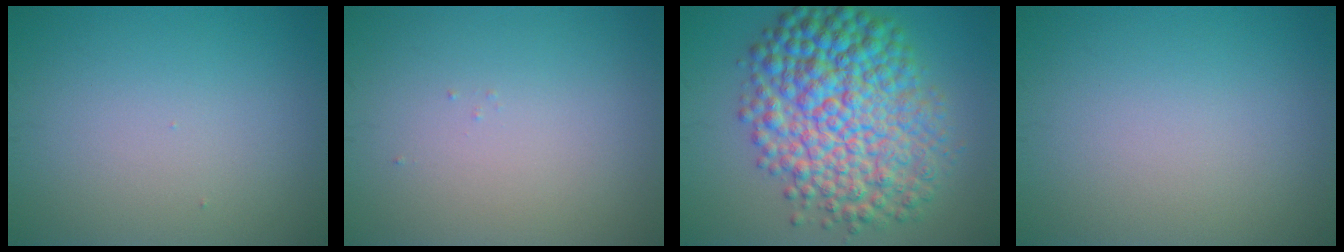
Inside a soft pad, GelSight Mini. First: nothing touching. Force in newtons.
{"total": 0.0}
{"total": 11.5, "press": 11.5, "slide": 0.0}
{"total": 0.0}